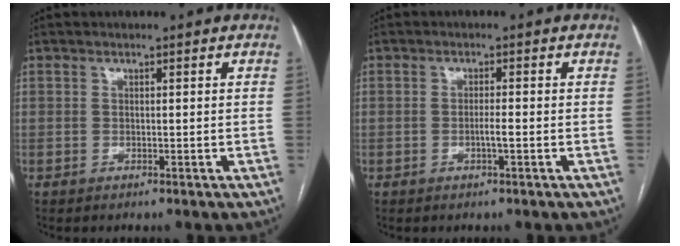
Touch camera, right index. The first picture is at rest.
{"total": 1.6, "force": [-0.5, 0.0, 1.5], "torque": [-0.029, -0.001, -0.009]}